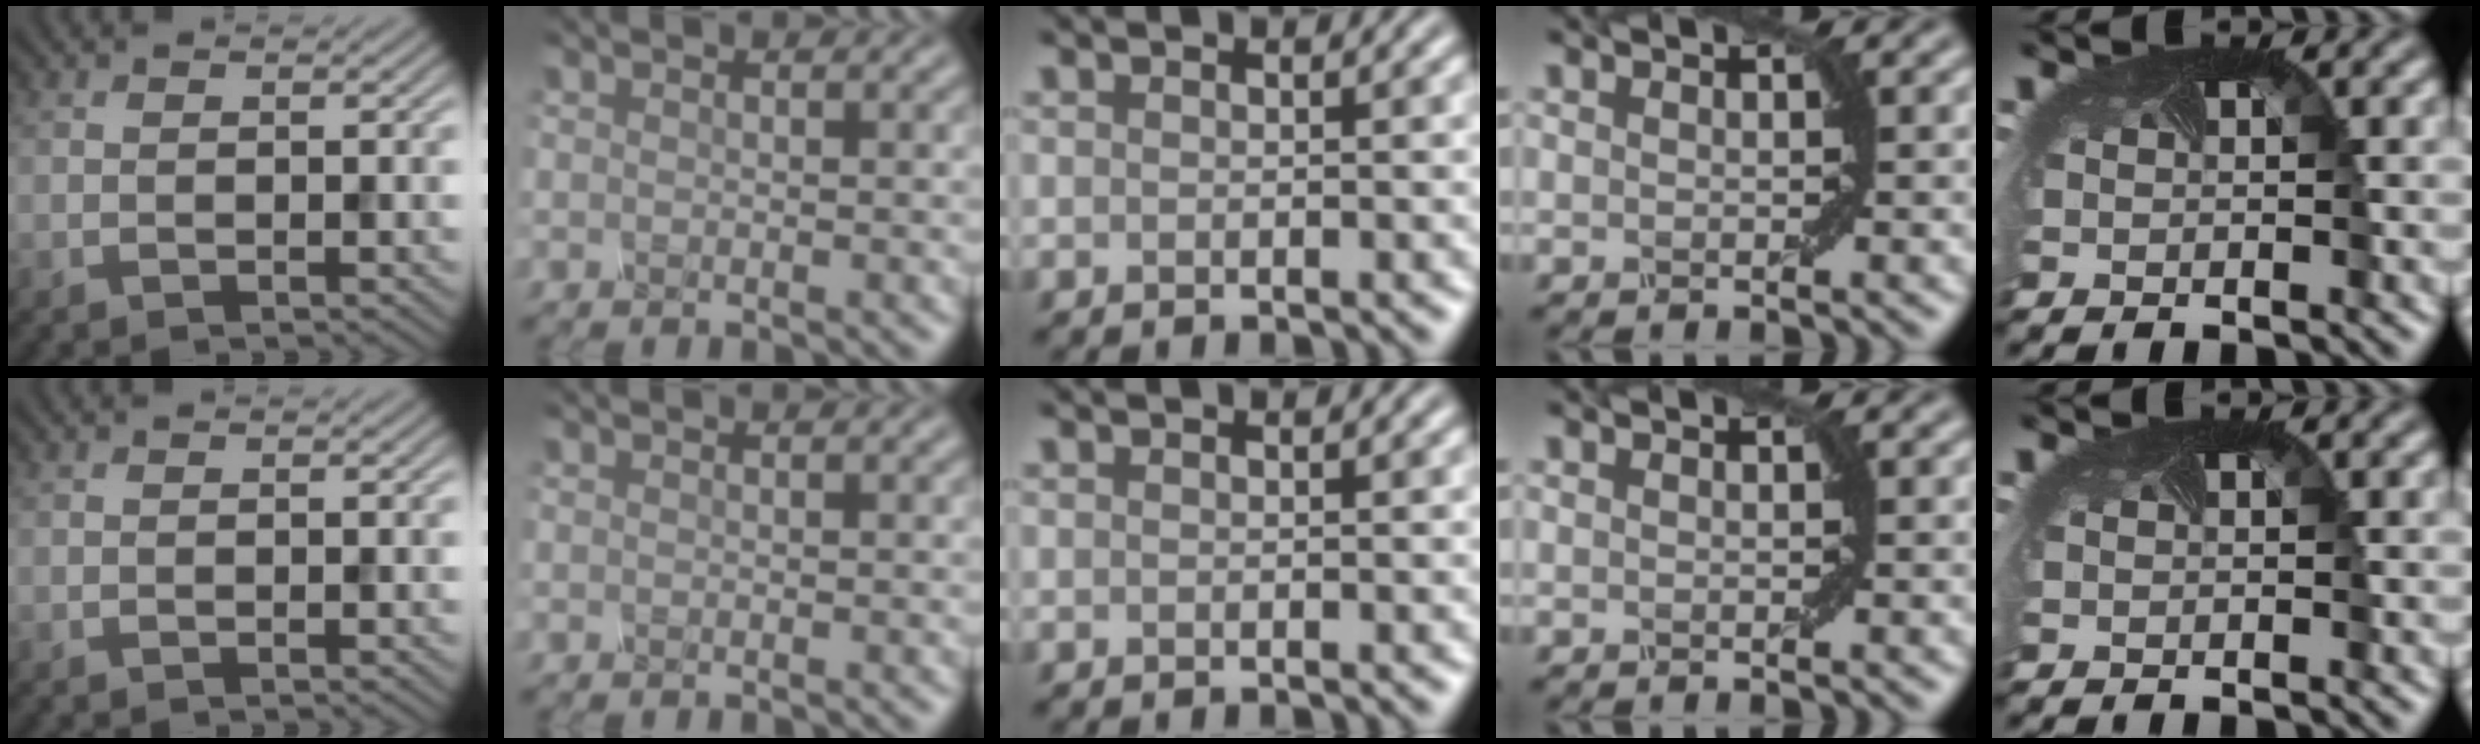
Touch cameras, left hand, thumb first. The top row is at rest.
{}